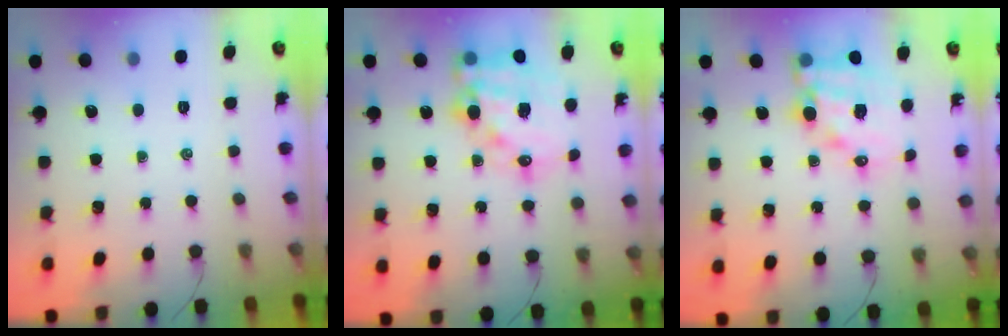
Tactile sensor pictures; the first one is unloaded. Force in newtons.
{"total": 19.2, "press": 18.7, "slide": 4.1}
{"total": 14.5, "press": 14.0, "slide": 3.9}